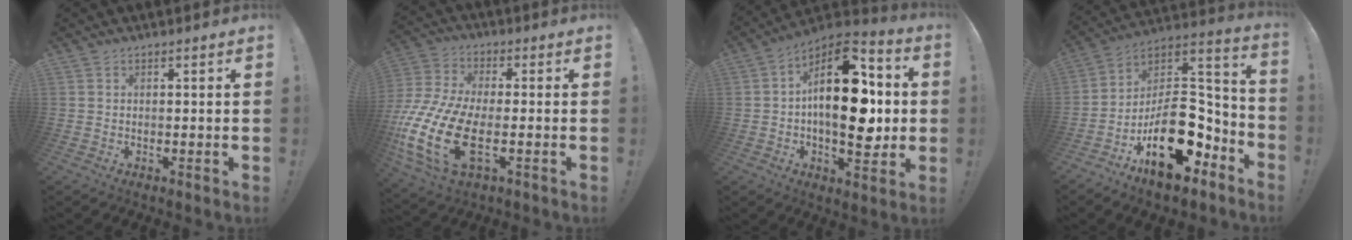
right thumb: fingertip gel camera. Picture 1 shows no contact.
{"total": 19.8, "force": [-5.2, 10.0, 16.2], "torque": [-0.341, 0.018, -0.083]}
{"total": 20.8, "force": [1.4, 10.9, 17.6], "torque": [-0.274, -0.006, 0.023]}
{"total": 23.6, "force": [-8.1, 13.9, 17.2], "torque": [-0.245, 0.048, -0.117]}